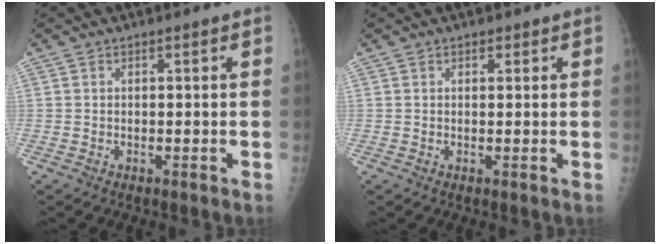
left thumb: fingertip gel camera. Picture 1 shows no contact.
{"total": 0.9, "force": [0.6, 0.6, 0.3], "torque": [0.003, -0.004, 0.007]}